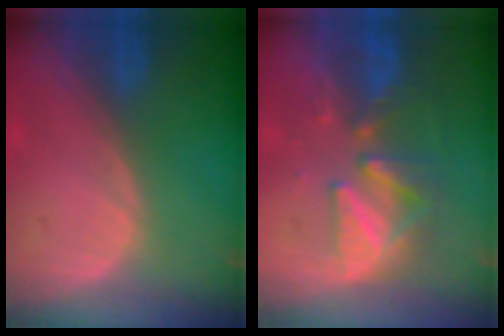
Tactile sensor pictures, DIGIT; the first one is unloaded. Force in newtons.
{"total": 8.2, "press": 8.0, "slide": 1.8}